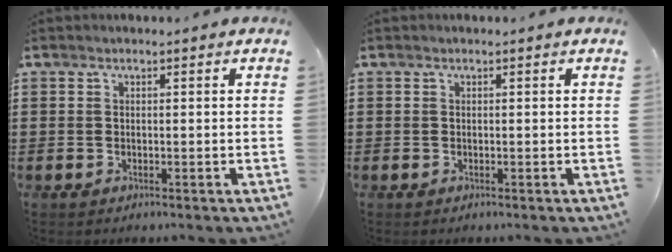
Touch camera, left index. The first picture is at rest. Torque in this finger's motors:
{"motor_torque": [0.00, 0.00, 0.00, 0.00]}